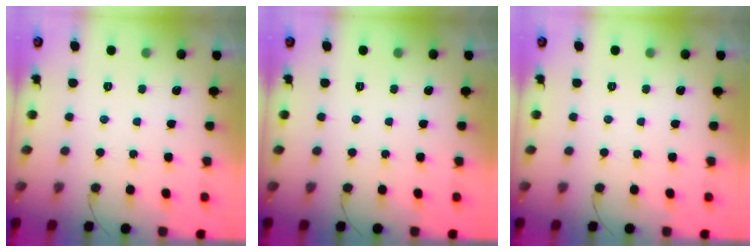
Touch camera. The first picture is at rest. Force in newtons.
{"total": 0.0}
{"total": 0.0}